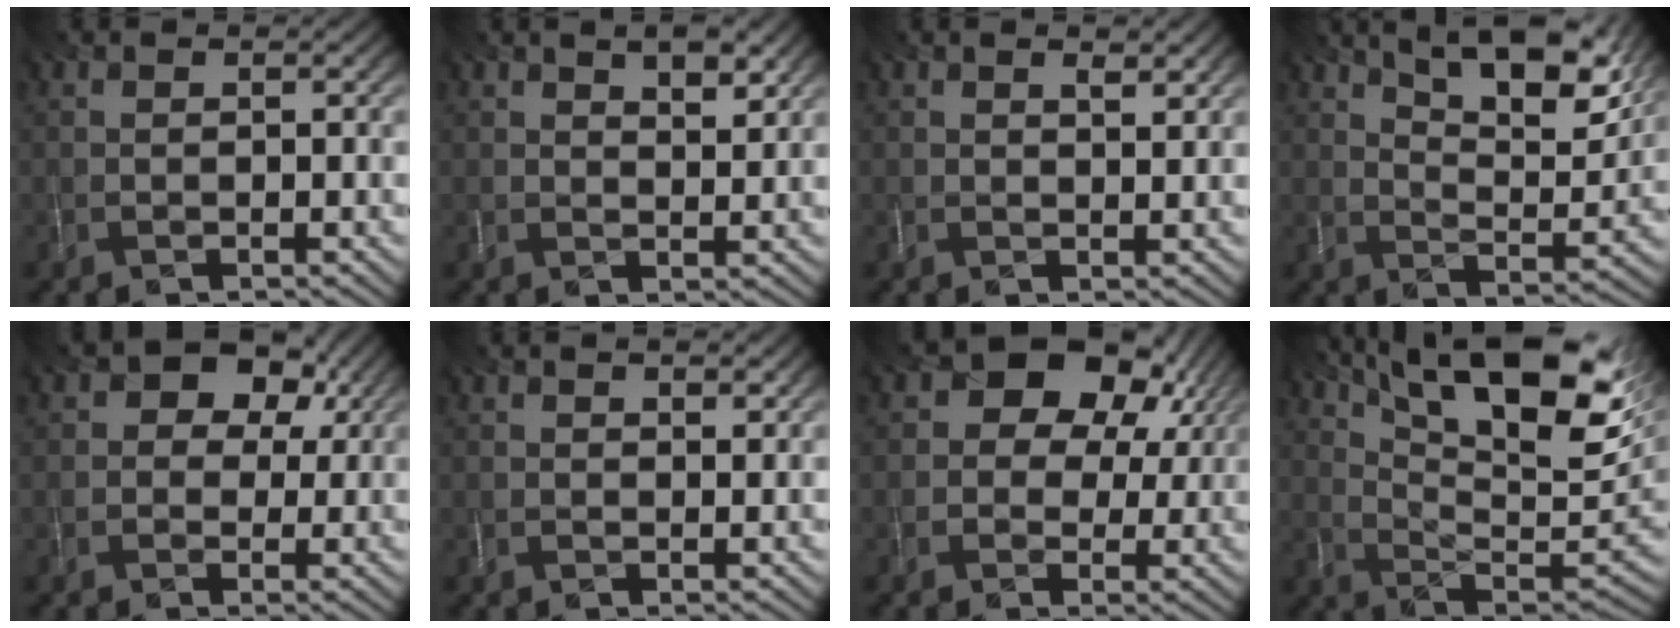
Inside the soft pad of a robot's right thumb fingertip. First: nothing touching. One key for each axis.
{"total": 3.6, "fx": 2.2, "fy": 1.5, "fz": 2.4, "tx": -0.043, "ty": -0.001, "tz": 0.041}
{"total": 2.0, "fx": 1.2, "fy": 0.8, "fz": 1.3, "tx": -0.023, "ty": -0.004, "tz": 0.025}
{"total": 12.2, "fx": 7.8, "fy": 4.2, "fz": 8.5, "tx": -0.141, "ty": 0.000, "tz": 0.127}
{"total": 8.3, "fx": 2.9, "fy": 6.4, "fz": 4.3, "tx": -0.063, "ty": 0.023, "tz": 0.023}
{"total": 1.6, "fx": 1.0, "fy": 0.8, "fz": 1.0, "tx": -0.017, "ty": -0.002, "tz": 0.020}
{"total": 12.3, "fx": 4.3, "fy": 9.2, "fz": 6.9, "tx": -0.124, "ty": 0.026, "tz": 0.063}
{"total": 18.8, "fx": 9.9, "fy": 6.9, "fz": 14.4, "tx": -0.242, "ty": 0.016, "tz": 0.156}